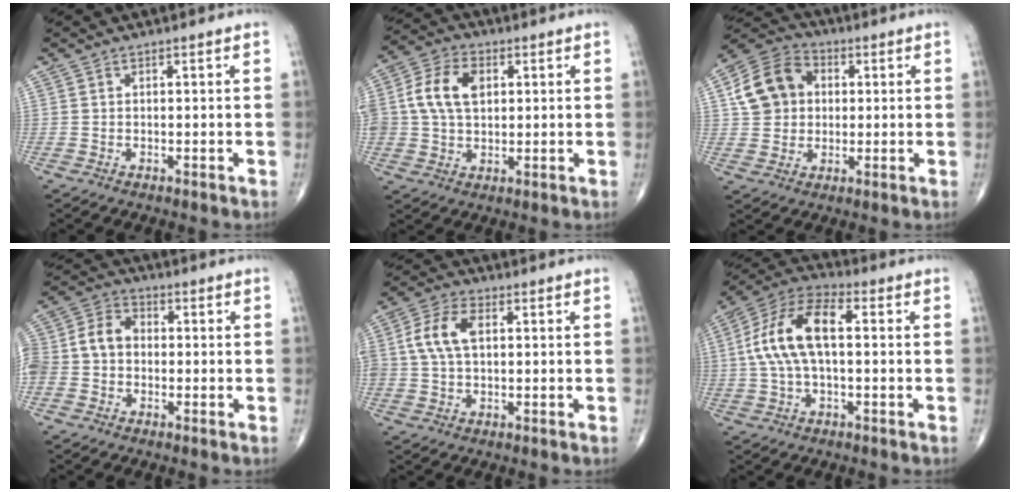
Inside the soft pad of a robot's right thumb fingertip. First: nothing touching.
{"total": 10.8, "force": [1.9, 7.4, 7.6], "torque": [-0.136, 0.012, 0.032]}
{"total": 11.6, "force": [2.0, 9.7, 6.1], "torque": [-0.096, 0.015, 0.026]}
{"total": 11.8, "force": [-1.0, 9.5, 6.9], "torque": [-0.143, 0.038, -0.026]}
{"total": 7.9, "force": [1.2, 4.7, 6.2], "torque": [-0.134, 0.018, 0.021]}
{"total": 13.3, "force": [1.0, 6.4, 11.7], "torque": [-0.239, 0.039, 0.011]}